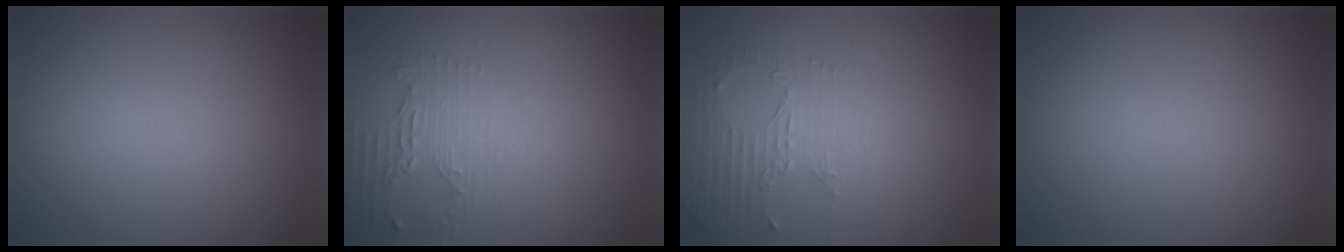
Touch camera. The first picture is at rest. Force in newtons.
{"total": 2.3, "press": 1.6, "slide": 1.6}
{"total": 2.5, "press": 1.8, "slide": 1.7}
{"total": 0.0}